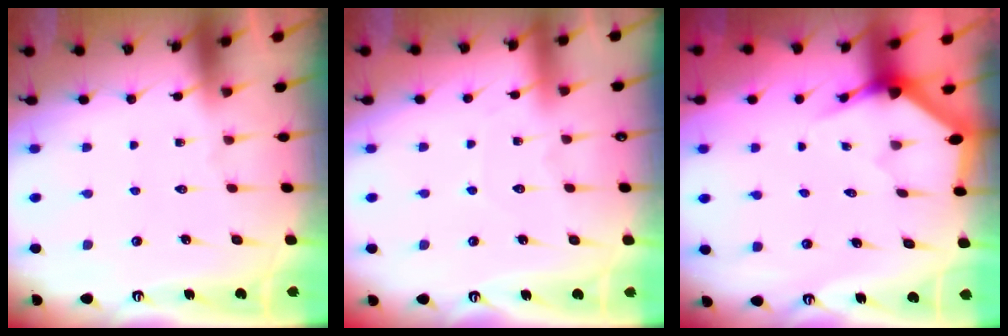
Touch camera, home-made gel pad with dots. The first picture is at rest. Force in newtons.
{"total": 2.9, "press": 2.9, "slide": 0.3}
{"total": 3.5, "press": 3.5, "slide": 0.1}